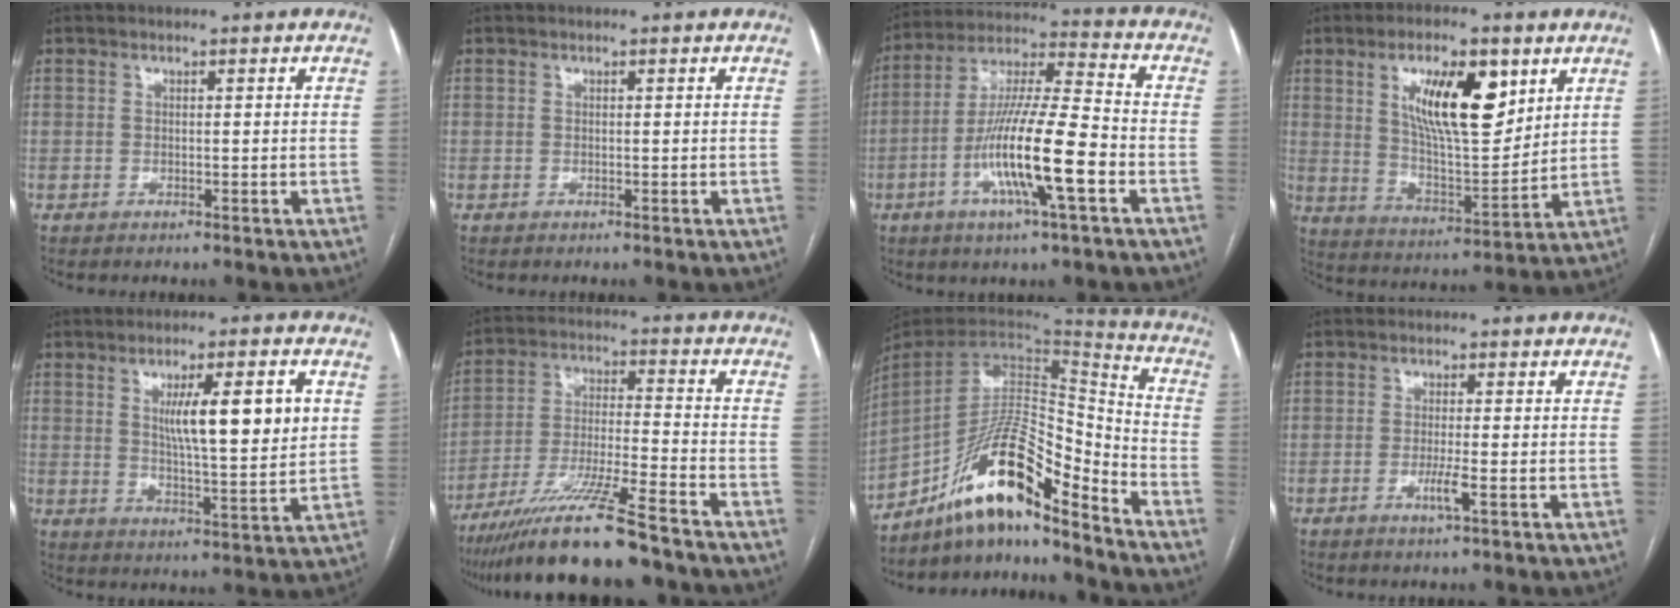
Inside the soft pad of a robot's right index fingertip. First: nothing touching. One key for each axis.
{"total": 0.0}
{"total": 15.6, "fx": -5.1, "fy": 1.2, "fz": 14.7, "tx": -0.281, "ty": -0.004, "tz": -0.094}
{"total": 14.3, "fx": 6.1, "fy": 4.6, "fz": 12.1, "tx": -0.212, "ty": 0.003, "tz": 0.110}
{"total": 11.7, "fx": 3.2, "fy": 1.4, "fz": 11.1, "tx": -0.172, "ty": -0.004, "tz": 0.051}
{"total": 15.1, "fx": -11.9, "fy": 0.0, "fz": 9.2, "tx": -0.176, "ty": -0.025, "tz": -0.207}
{"total": 16.4, "fx": -12.5, "fy": 2.3, "fz": 10.4, "tx": -0.183, "ty": 0.025, "tz": -0.220}
{"total": 2.8, "fx": -1.0, "fy": -0.2, "fz": 2.6, "tx": -0.051, "ty": -0.006, "tz": -0.019}